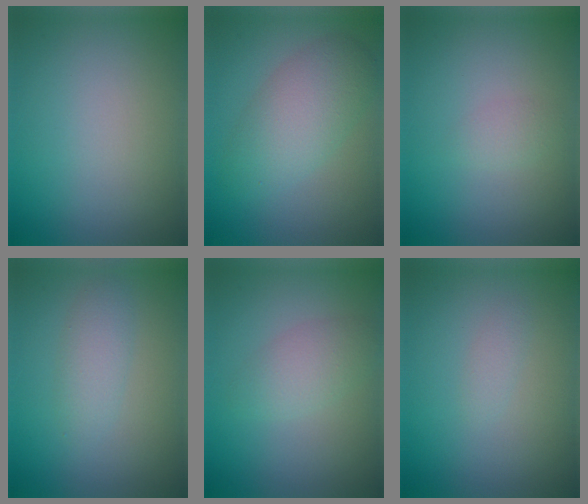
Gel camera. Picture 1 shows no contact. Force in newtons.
{"total": 4.8, "press": 4.8, "slide": 0.1}
{"total": 1.0, "press": 1.0, "slide": 0.1}
{"total": 2.1, "press": 2.1, "slide": 0.1}
{"total": 2.4, "press": 2.4, "slide": 0.1}
{"total": 0.8, "press": 0.8, "slide": 0.1}